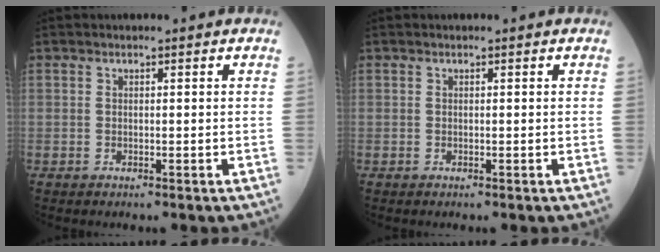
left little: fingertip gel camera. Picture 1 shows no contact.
{"total": 0.0}